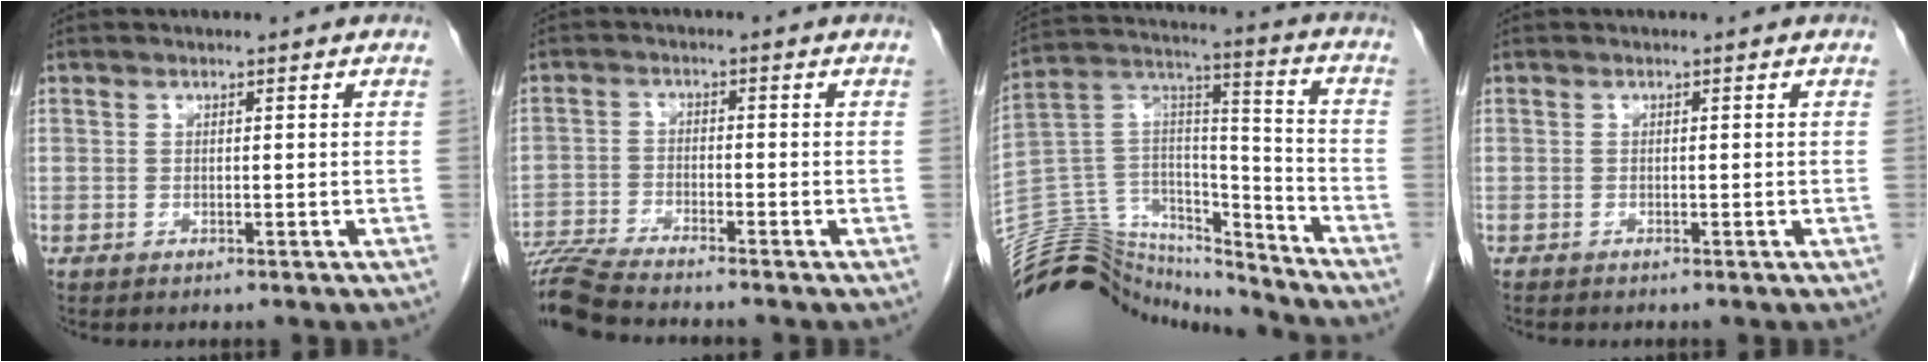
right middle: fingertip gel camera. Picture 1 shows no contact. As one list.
[{"total": 9.2, "force": [-8.5, -0.4, 3.5], "torque": [-0.058, -0.019, -0.152]}, {"total": 19.8, "force": [-18.7, 5.8, 2.6], "torque": [-0.054, 0.077, -0.307]}, {"total": 0.0}]